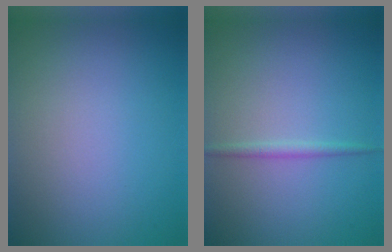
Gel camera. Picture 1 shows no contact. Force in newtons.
{"total": 1.1, "press": 1.1, "slide": 0.0}